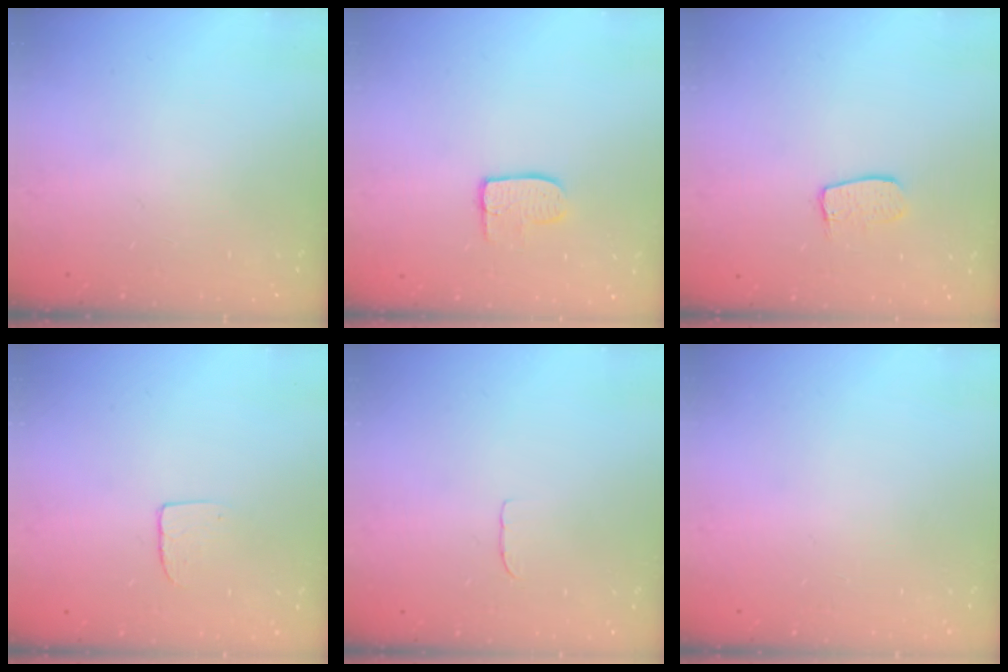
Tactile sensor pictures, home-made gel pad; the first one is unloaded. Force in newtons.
{"total": 7.0, "press": 7.0, "slide": 0.4}
{"total": 6.8, "press": 6.8, "slide": 0.3}
{"total": 4.3, "press": 4.3, "slide": 0.3}
{"total": 3.3, "press": 3.3, "slide": 0.2}
{"total": 0.0}